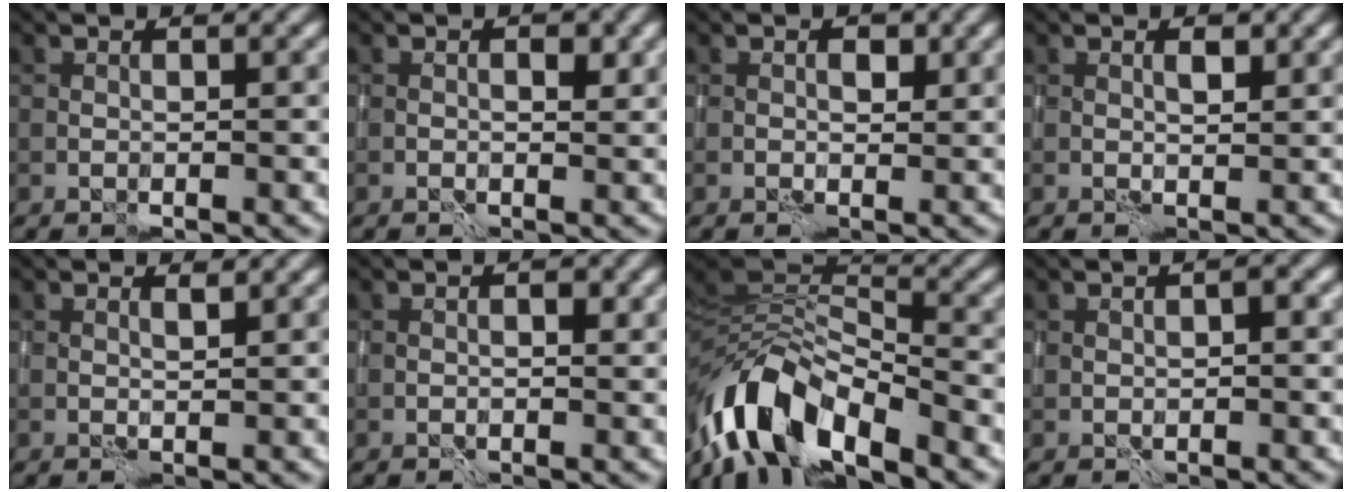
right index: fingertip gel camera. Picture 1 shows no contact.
{"total": 1.4, "force": [0.2, 0.8, 1.1], "torque": [-0.006, -0.001, 0.003]}
{"total": 1.2, "force": [0.2, 0.9, 0.8], "torque": [-0.005, 0.000, 0.001]}
{"total": 1.1, "force": [0.5, 0.5, 0.9], "torque": [-0.011, -0.001, 0.007]}
{"total": 0.8, "force": [0.6, 0.1, 0.5], "torque": [-0.006, -0.001, 0.011]}
{"total": 1.1, "force": [0.0, 0.7, 0.8], "torque": [-0.003, 0.003, 0.001]}
{"total": 9.2, "force": [-5.6, 4.0, 6.0], "torque": [-0.097, 0.002, -0.106]}
{"total": 0.9, "force": [0.0, 0.5, 0.8], "torque": [-0.010, 0.001, 0.000]}